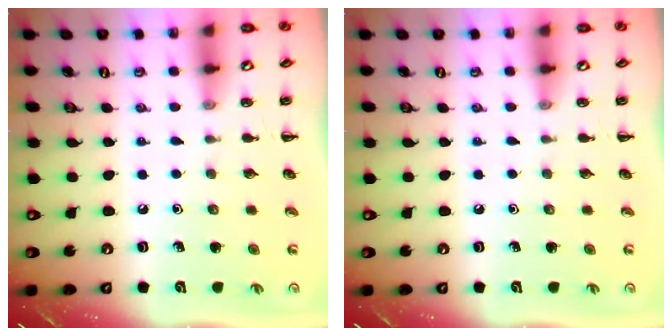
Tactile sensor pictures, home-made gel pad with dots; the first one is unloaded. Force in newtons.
{"total": 0.0}